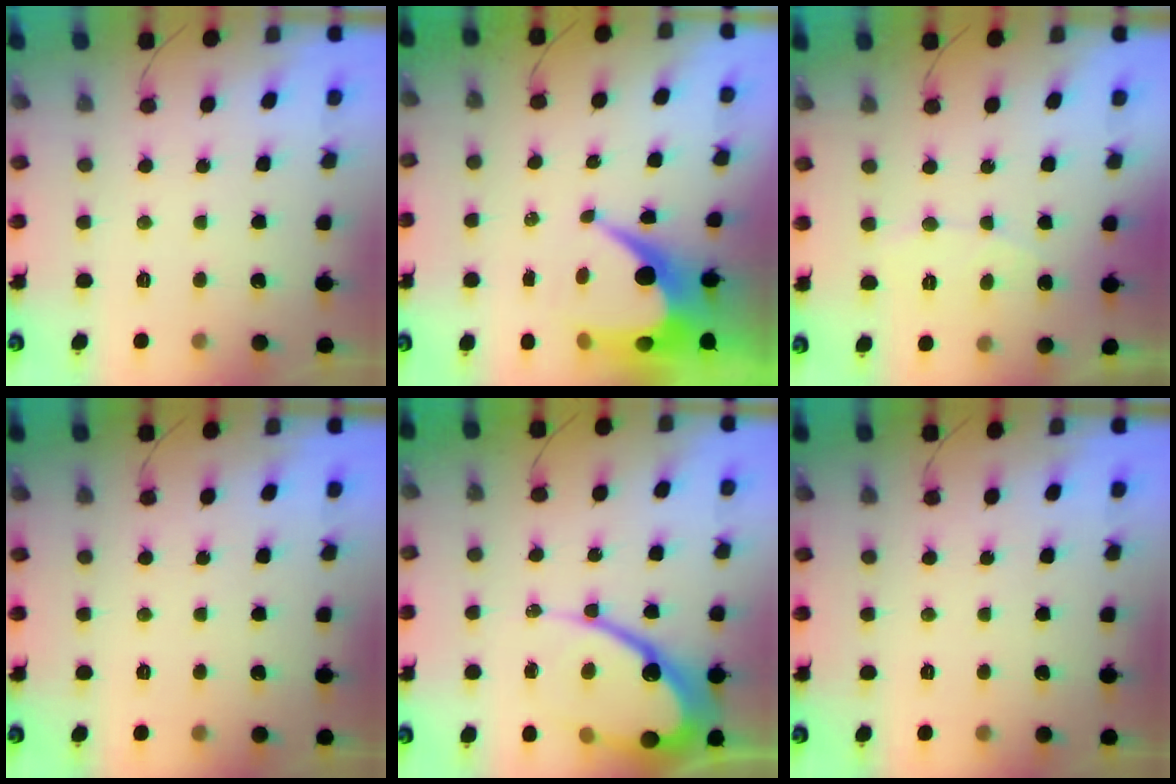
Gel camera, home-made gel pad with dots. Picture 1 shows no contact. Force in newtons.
{"total": 9.9, "press": 9.8, "slide": 0.9}
{"total": 4.6, "press": 4.6, "slide": 0.3}
{"total": 0.0}
{"total": 17.3, "press": 17.3, "slide": 1.7}
{"total": 0.0}